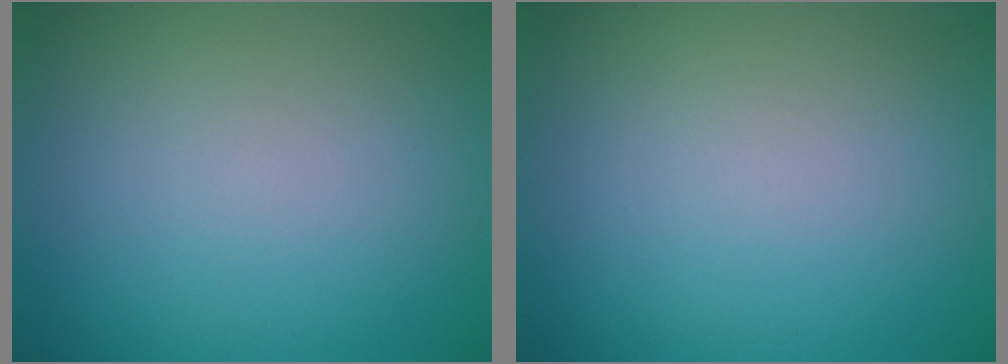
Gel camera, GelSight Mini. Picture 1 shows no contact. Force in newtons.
{"total": 0.0}